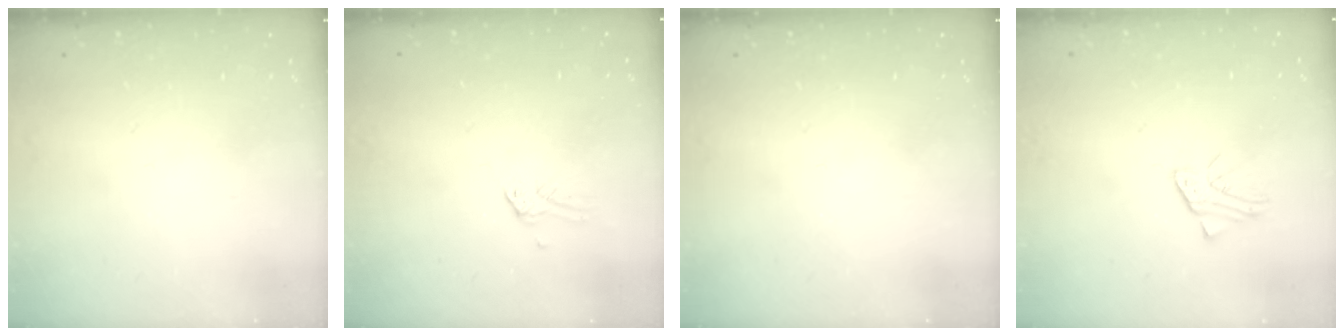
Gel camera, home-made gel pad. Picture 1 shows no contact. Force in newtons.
{"total": 0.0}
{"total": 0.0}
{"total": 2.5, "press": 2.5, "slide": 0.2}